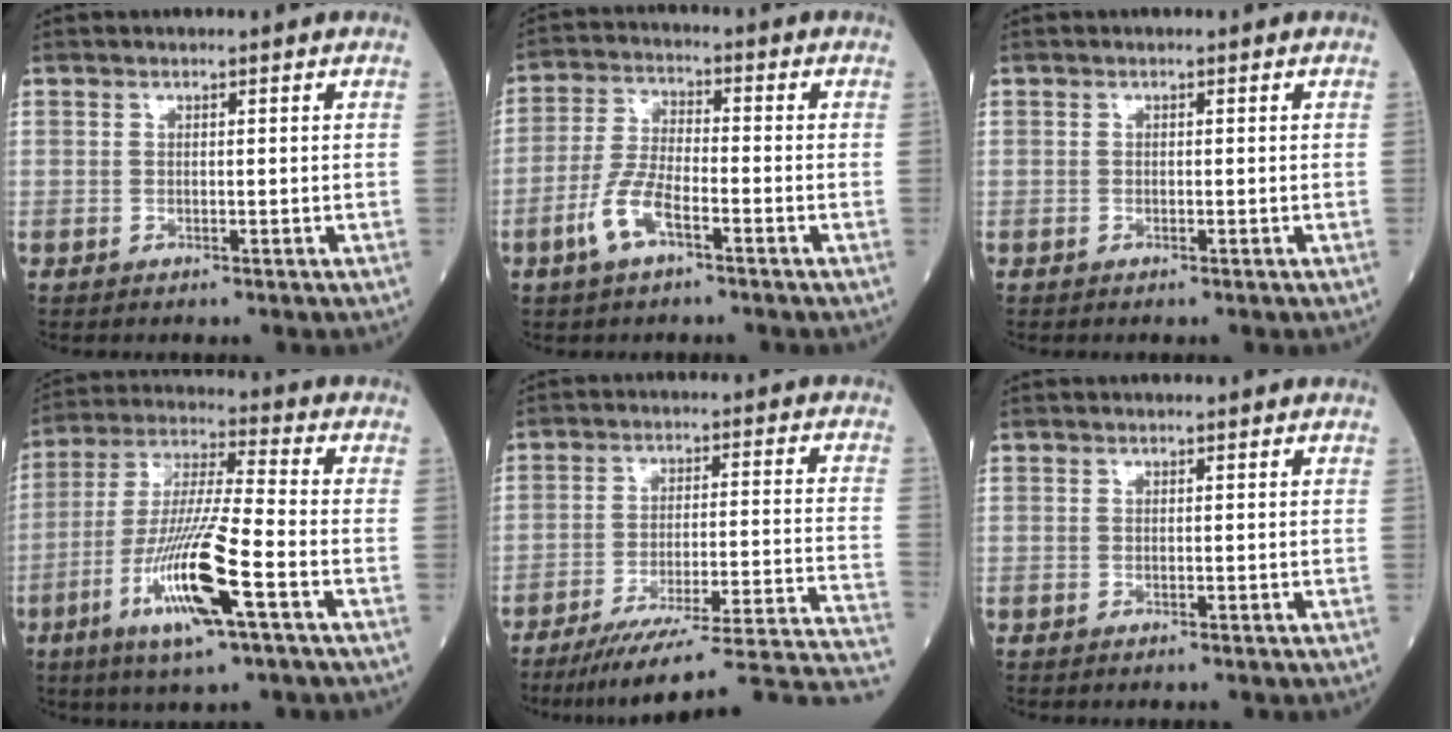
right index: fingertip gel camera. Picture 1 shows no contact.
{"total": 7.1, "force": [-3.5, 2.2, 5.7], "torque": [-0.128, -0.001, -0.072]}
{"total": 0.0}
{"total": 15.0, "force": [-6.1, 0.8, 13.7], "torque": [-0.277, -0.018, -0.112]}
{"total": 25.9, "force": [-23.2, -1.4, 11.3], "torque": [-0.077, -0.024, -0.316]}
{"total": 0.0}